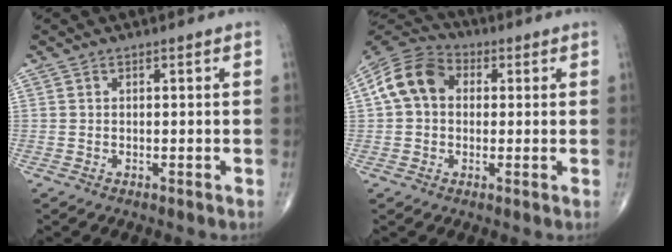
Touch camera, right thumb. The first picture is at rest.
{"total": 10.5, "force": [1.5, 8.1, 6.5], "torque": [-0.115, 0.028, 0.013]}